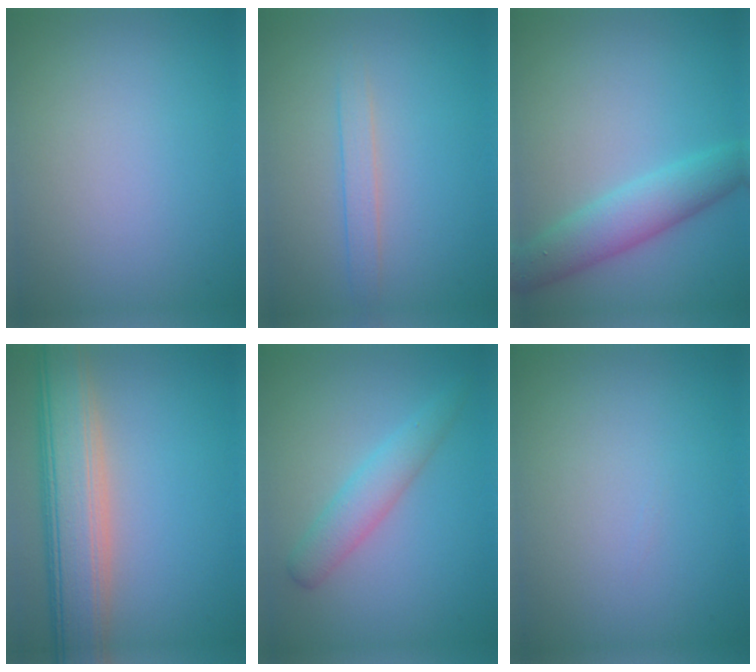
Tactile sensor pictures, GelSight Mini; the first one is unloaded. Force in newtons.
{"total": 1.6, "press": 1.6, "slide": 0.1}
{"total": 4.3, "press": 4.3, "slide": 0.1}
{"total": 8.1, "press": 8.1, "slide": 0.5}
{"total": 2.8, "press": 2.7, "slide": 0.1}
{"total": 0.0}